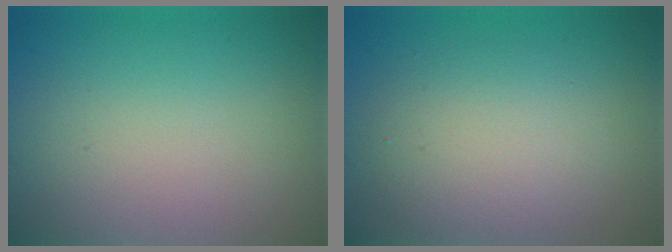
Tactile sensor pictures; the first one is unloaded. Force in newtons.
{"total": 4.4, "press": 4.4, "slide": 0.0}